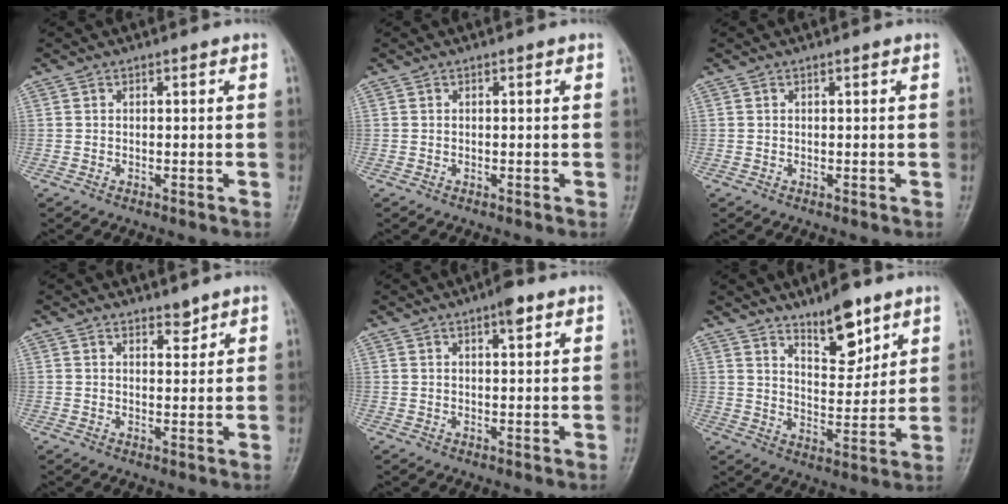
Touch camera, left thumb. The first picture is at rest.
{"total": 0.0}
{"total": 0.0}
{"total": 2.3, "force": [2.0, 0.9, 0.7], "torque": [0.002, -0.016, 0.031]}
{"total": 3.6, "force": [2.1, 1.1, 2.7], "torque": [-0.034, -0.007, 0.029]}
{"total": 9.8, "force": [6.8, 3.8, 6.0], "torque": [-0.068, -0.053, 0.114]}